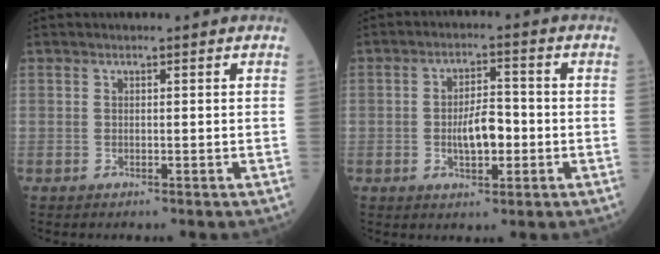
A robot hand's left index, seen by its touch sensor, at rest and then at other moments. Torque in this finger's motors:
{"motor_torque": [0.52, -0.35, 0.36, 0.10]}